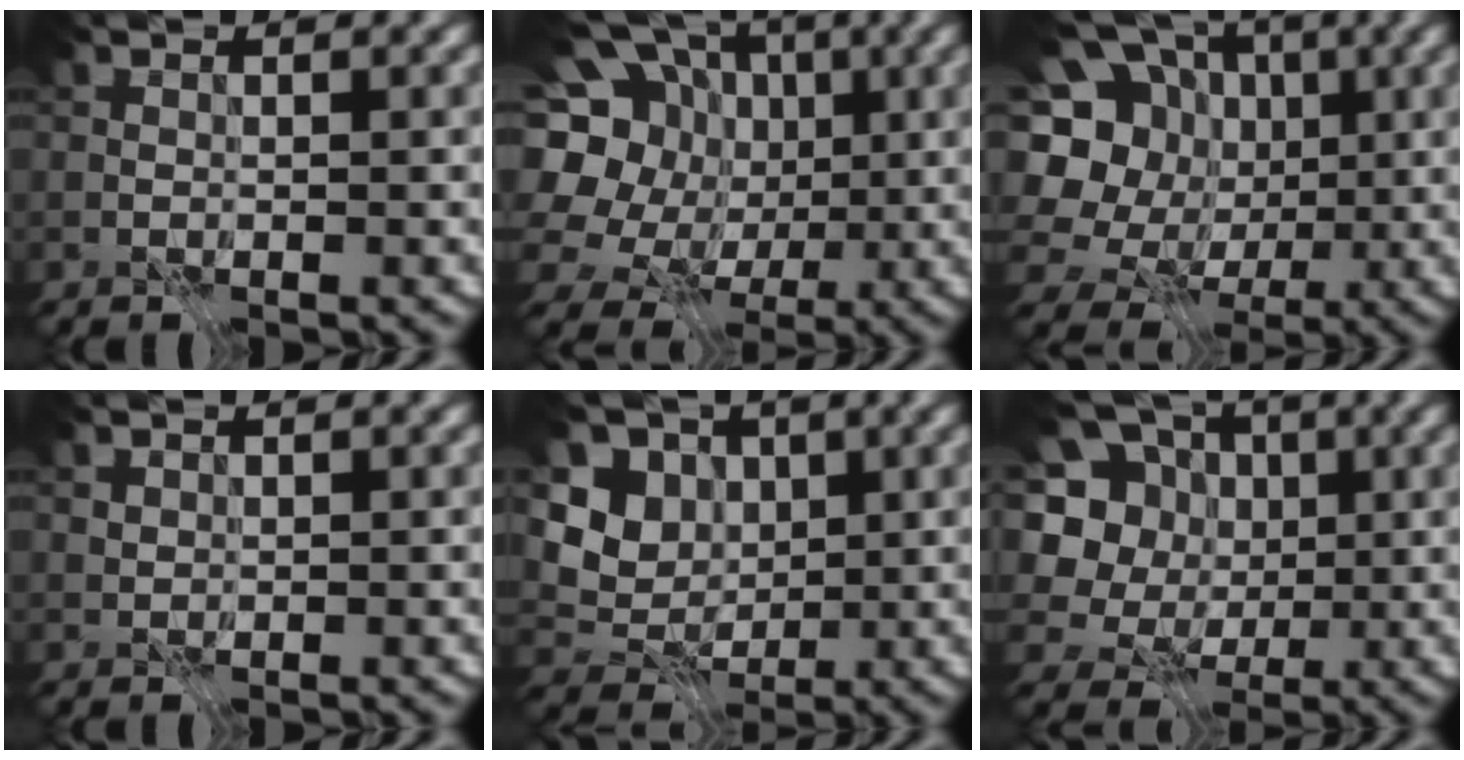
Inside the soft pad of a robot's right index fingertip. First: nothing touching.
{"total": 16.2, "force": [2.7, 14.1, 7.6], "torque": [-0.197, 0.033, 0.030]}
{"total": 14.2, "force": [1.1, 12.5, 6.7], "torque": [-0.171, 0.033, 0.004]}
{"total": 0.7, "force": [0.4, 0.5, 0.1], "torque": [-0.002, 0.000, 0.010]}
{"total": 6.3, "force": [2.3, 5.3, 2.6], "torque": [-0.063, -0.002, 0.026]}
{"total": 9.7, "force": [2.6, 8.1, 4.6], "torque": [-0.121, 0.029, 0.016]}